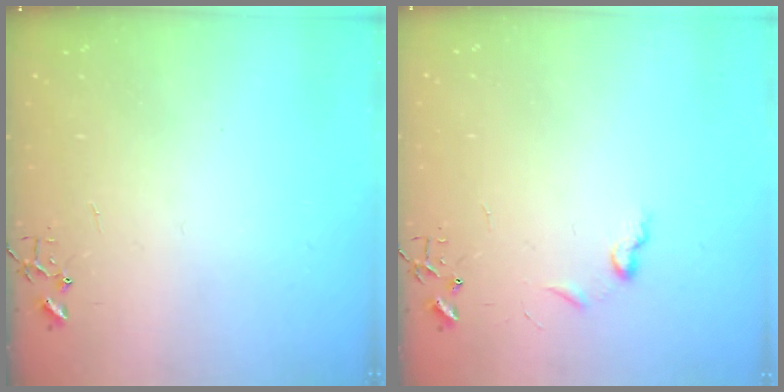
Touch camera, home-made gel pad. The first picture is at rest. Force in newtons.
{"total": 5.6, "press": 5.6, "slide": 0.7}